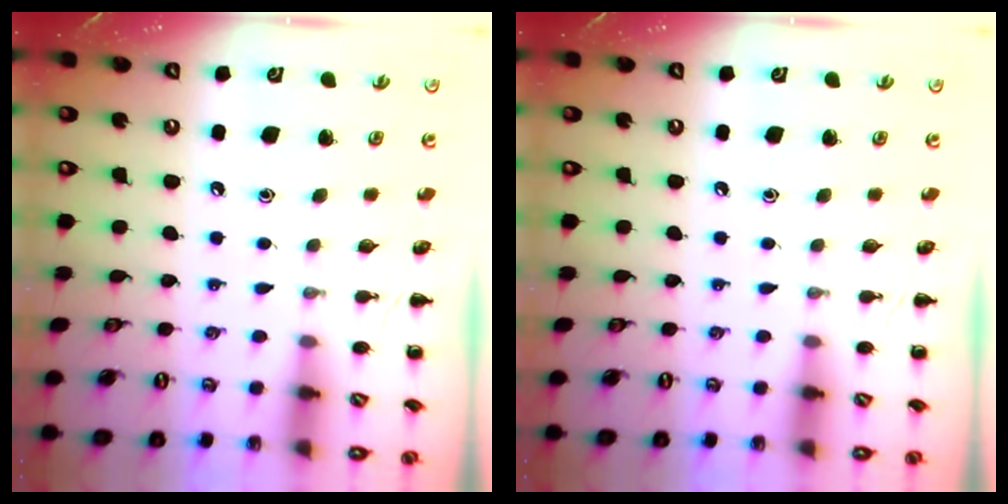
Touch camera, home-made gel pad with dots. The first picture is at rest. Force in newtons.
{"total": 0.0}